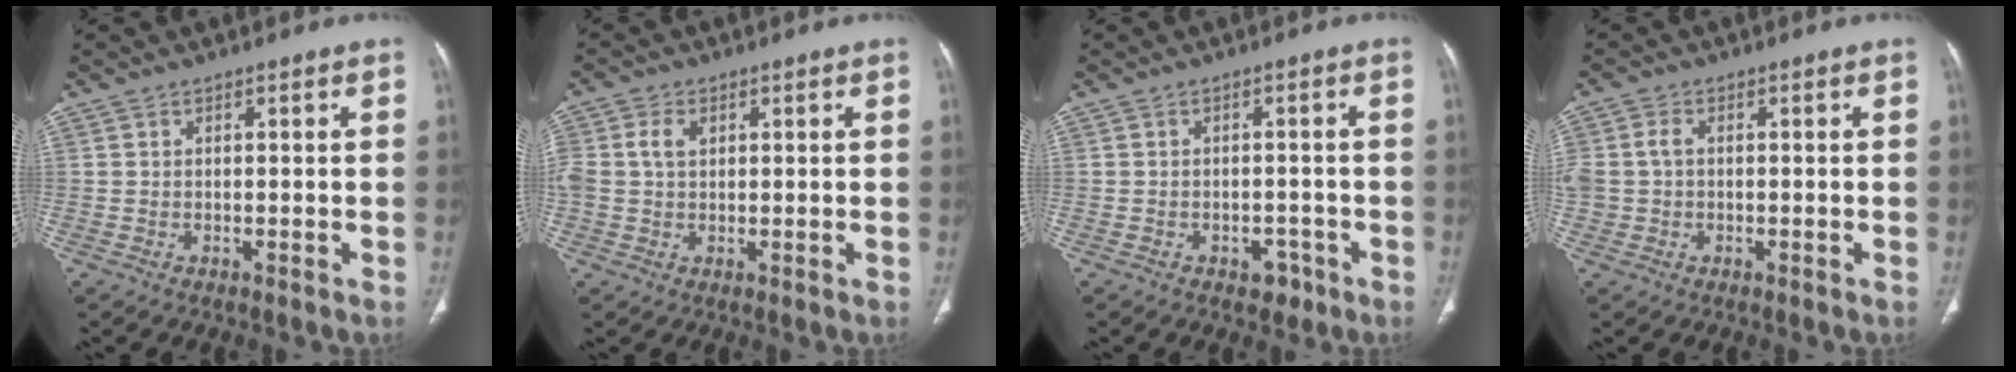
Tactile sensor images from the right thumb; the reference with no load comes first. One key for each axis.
{"total": 4.7, "fx": 1.1, "fy": 3.3, "fz": 3.2, "tx": -0.075, "ty": 0.009, "tz": 0.023}
{"total": 3.0, "fx": -1.7, "fy": 2.1, "fz": 1.3, "tx": -0.002, "ty": 0.011, "tz": -0.017}
{"total": 4.3, "fx": 0.0, "fy": 3.3, "fz": 2.8, "tx": -0.071, "ty": 0.015, "tz": 0.000}